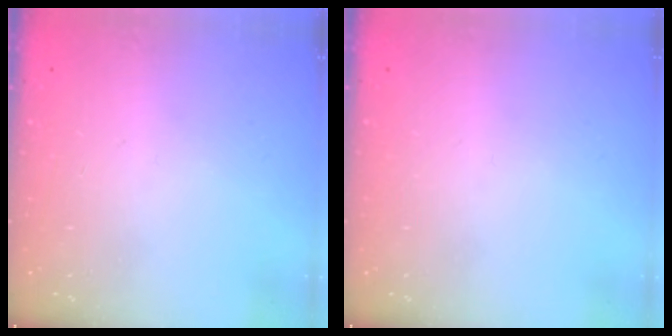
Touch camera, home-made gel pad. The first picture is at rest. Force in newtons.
{"total": 0.0}